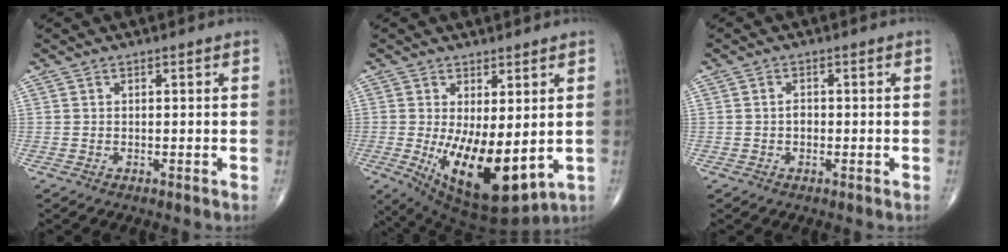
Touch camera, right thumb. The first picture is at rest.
{"total": 15.0, "force": [-1.8, 6.4, 13.4], "torque": [-0.216, -0.032, -0.004]}
{"total": 1.6, "force": [-0.3, 1.1, 1.0], "torque": [-0.011, 0.004, -0.007]}